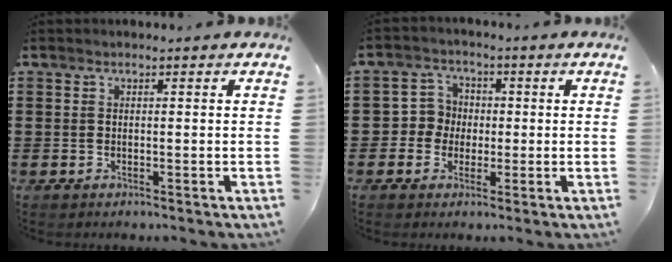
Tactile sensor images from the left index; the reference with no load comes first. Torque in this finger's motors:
{"motor_torque": [0.18, 0.18, 0.08, 0.00]}